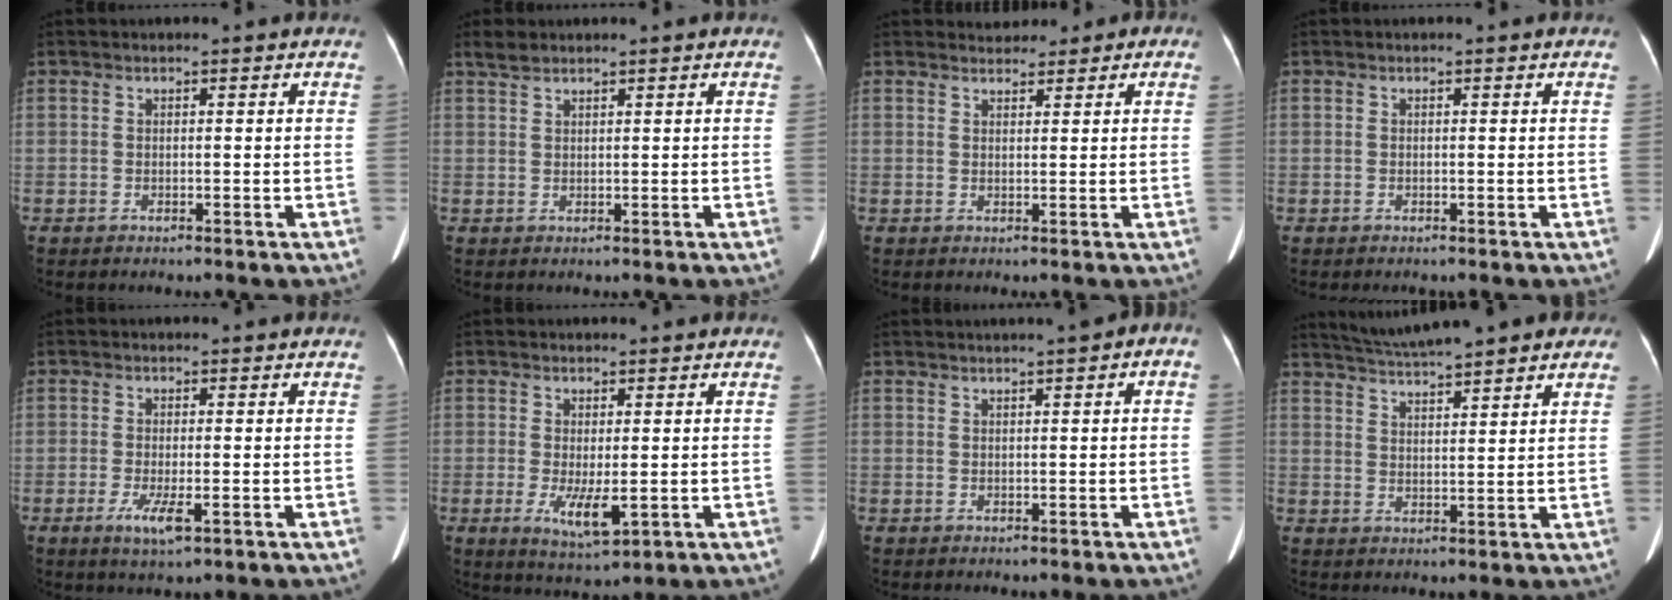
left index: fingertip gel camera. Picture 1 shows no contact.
{"total": 1.9, "force": [1.7, 0.4, 0.7], "torque": [-0.019, 0.015, 0.038]}
{"total": 2.7, "force": [2.2, 1.5, 0.4], "torque": [-0.004, 0.016, 0.028]}
{"total": 0.0}
{"total": 3.4, "force": [-1.2, 0.7, 3.1], "torque": [-0.058, -0.007, -0.016]}
{"total": 5.0, "force": [-0.5, 1.4, 4.7], "torque": [-0.087, -0.014, 0.000]}
{"total": 3.3, "force": [1.3, 0.7, 3.0], "torque": [-0.040, 0.019, 0.015]}
{"total": 10.6, "force": [9.2, 1.8, 4.9], "torque": [-0.077, 0.029, 0.135]}